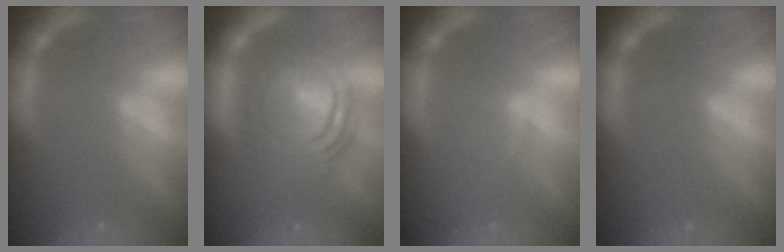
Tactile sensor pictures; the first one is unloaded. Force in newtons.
{"total": 10.0}
{"total": 1.4}
{"total": 0.0}